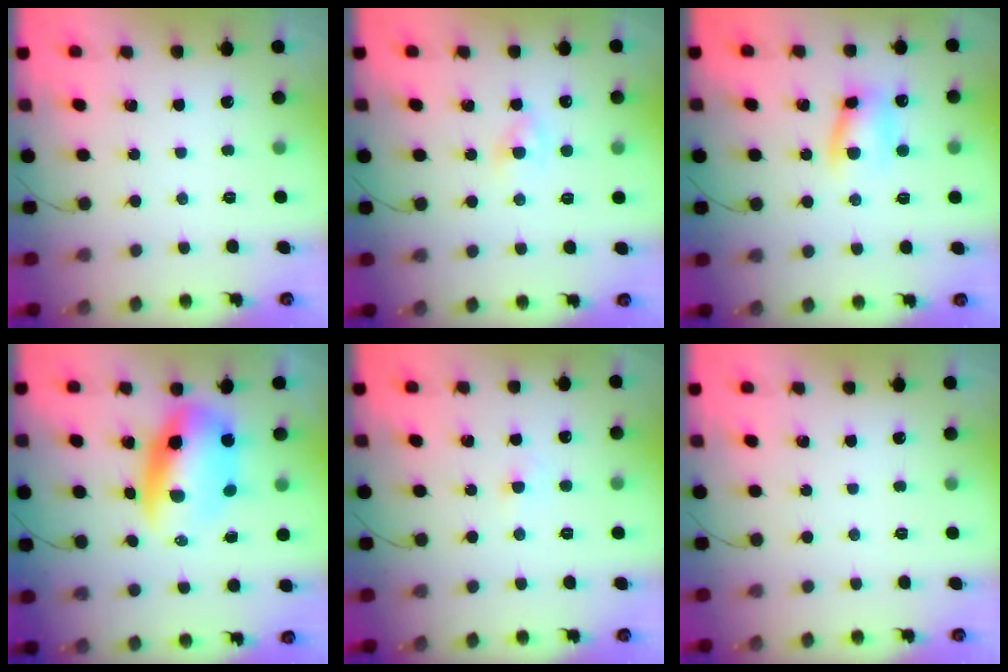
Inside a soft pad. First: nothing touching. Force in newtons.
{"total": 2.0, "press": 1.9, "slide": 0.7}
{"total": 8.4, "press": 8.3, "slide": 1.4}
{"total": 11.0, "press": 10.6, "slide": 2.7}
{"total": 2.1, "press": 2.0, "slide": 0.7}
{"total": 0.0}